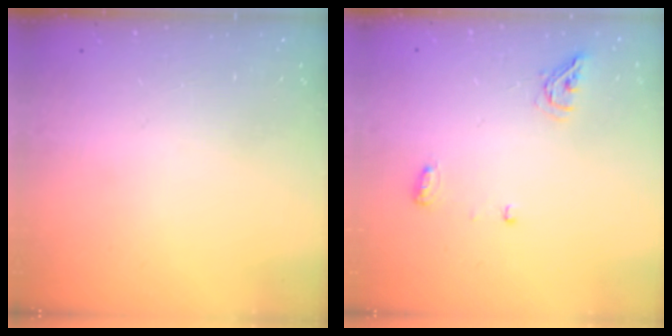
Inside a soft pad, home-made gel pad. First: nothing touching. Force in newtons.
{"total": 5.8, "press": 5.7, "slide": 0.9}